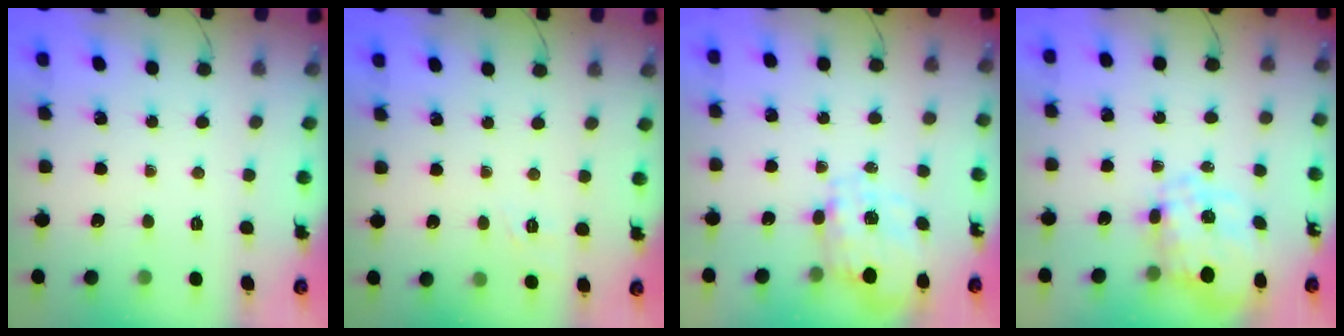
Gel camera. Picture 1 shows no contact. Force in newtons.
{"total": 1.7, "press": 0.3, "slide": 1.6}
{"total": 2.6, "press": 2.4, "slide": 1.0}
{"total": 3.7, "press": 3.2, "slide": 1.9}